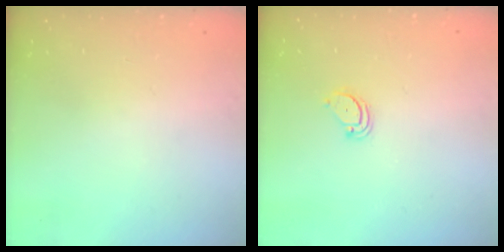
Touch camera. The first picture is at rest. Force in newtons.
{"total": 2.4, "press": 2.4, "slide": 0.2}